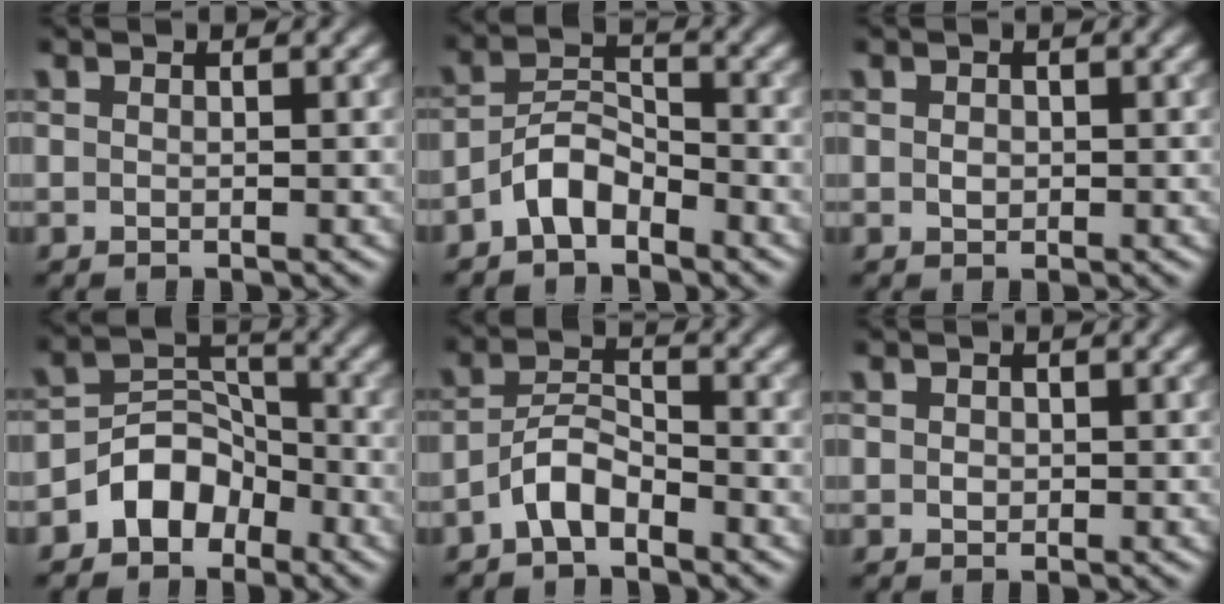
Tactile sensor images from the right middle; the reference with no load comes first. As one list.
[{"total": 3.6, "force": [-2.5, 1.6, 2.0], "torque": [-0.035, 0.014, -0.056]}, {"total": 0.8, "force": [0.0, 0.6, 0.4], "torque": [-0.008, -0.002, 0.000]}, {"total": 4.4, "force": [-2.8, 3.0, 1.6], "torque": [-0.018, 0.011, -0.055]}, {"total": 3.3, "force": [-2.3, 1.3, 2.0], "torque": [-0.037, 0.013, -0.051]}, {"total": 0.6, "force": [0.1, 0.6, 0.3], "torque": [-0.004, -0.002, 0.000]}]